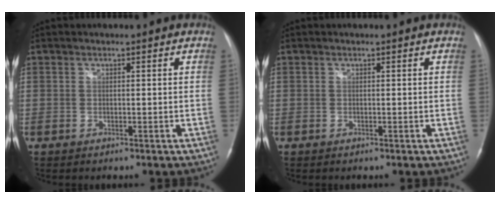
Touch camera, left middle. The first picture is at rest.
{"total": 0.0}